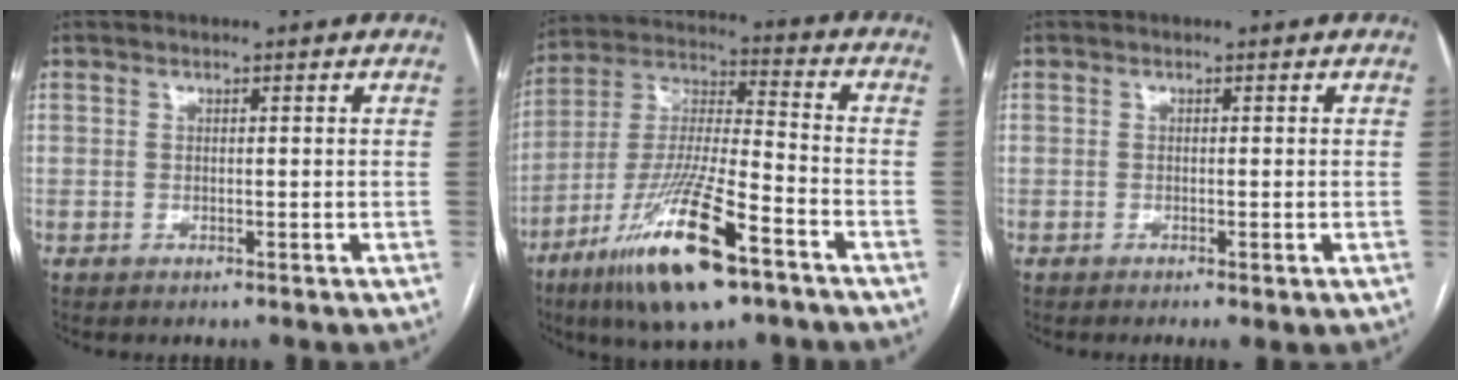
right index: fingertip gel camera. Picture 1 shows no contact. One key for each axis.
{"total": 18.6, "fx": -10.6, "fy": 2.9, "fz": 15.0, "tx": -0.310, "ty": -0.038, "tz": -0.189}
{"total": 1.6, "fx": -0.8, "fy": 0.2, "fz": 1.4, "tx": -0.021, "ty": -0.005, "tz": -0.009}